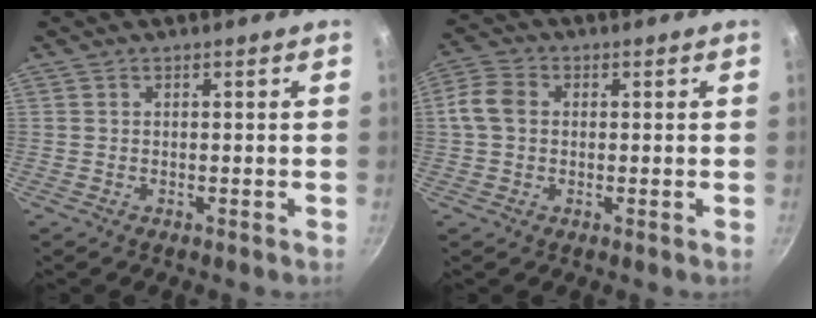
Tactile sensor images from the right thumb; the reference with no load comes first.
{"total": 5.7, "force": [0.3, 4.4, 3.5], "torque": [-0.065, 0.011, -0.008]}